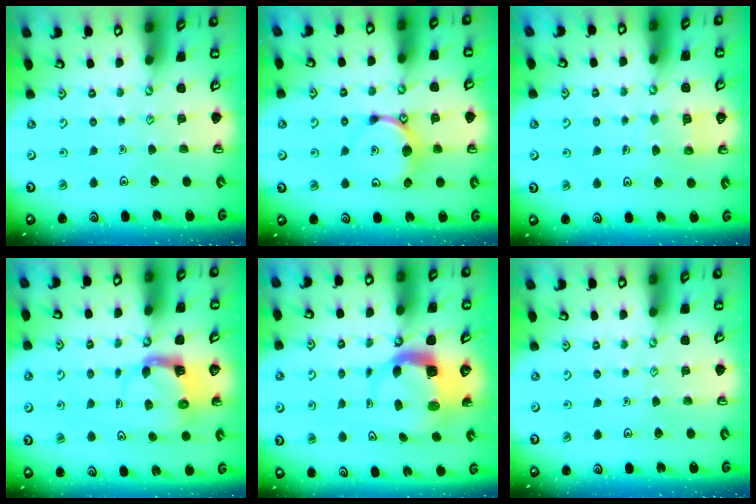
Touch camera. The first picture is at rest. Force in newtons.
{"total": 9.1, "press": 9.1, "slide": 0.4}
{"total": 6.0, "press": 6.0, "slide": 0.3}
{"total": 3.8, "press": 3.7, "slide": 0.6}
{"total": 5.3, "press": 5.2, "slide": 0.7}
{"total": 0.0}